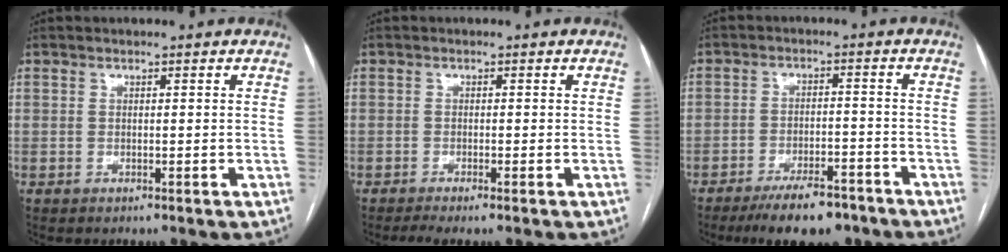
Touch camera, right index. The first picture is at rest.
{"total": 2.5, "force": [-1.7, 0.0, 1.8], "torque": [-0.035, -0.005, -0.033]}
{"total": 9.0, "force": [-6.9, 3.1, 4.9], "torque": [-0.074, -0.004, -0.112]}